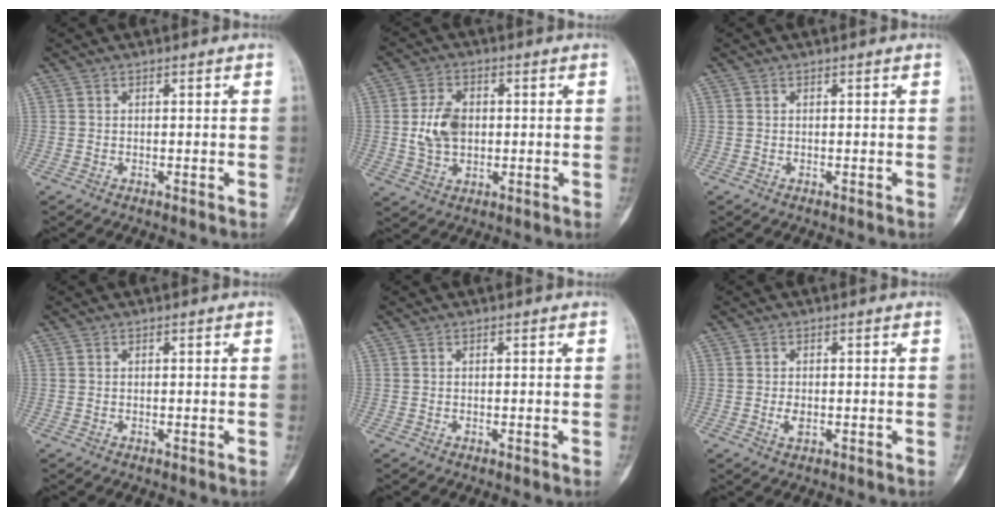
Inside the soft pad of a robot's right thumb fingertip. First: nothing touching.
{"total": 7.9, "force": [0.3, 5.4, 5.7], "torque": [-0.094, 0.006, 0.007]}
{"total": 0.0}
{"total": 0.0}
{"total": 0.0}
{"total": 2.2, "force": [-0.4, 1.2, 1.7], "torque": [-0.033, 0.000, -0.007]}